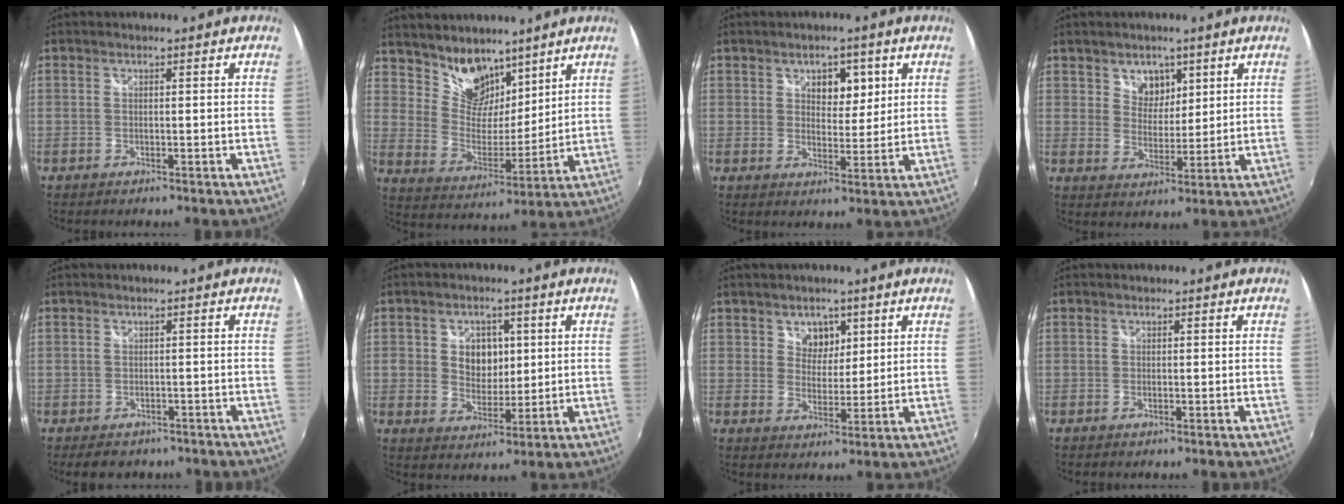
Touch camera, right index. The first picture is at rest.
{"total": 10.6, "force": [8.1, 6.0, 3.4], "torque": [-0.061, 0.004, 0.154]}
{"total": 5.2, "force": [2.3, 3.4, 3.2], "torque": [-0.038, 0.002, 0.036]}
{"total": 5.2, "force": [3.0, 3.9, 1.6], "torque": [-0.018, 0.002, 0.054]}
{"total": 3.9, "force": [-2.6, 2.6, 1.3], "torque": [-0.019, -0.003, -0.030]}
{"total": 7.7, "force": [1.4, 6.1, 4.5], "torque": [-0.080, 0.007, 0.026]}
{"total": 4.8, "force": [2.4, 3.8, 1.6], "torque": [-0.018, 0.003, 0.043]}
{"total": 0.0}